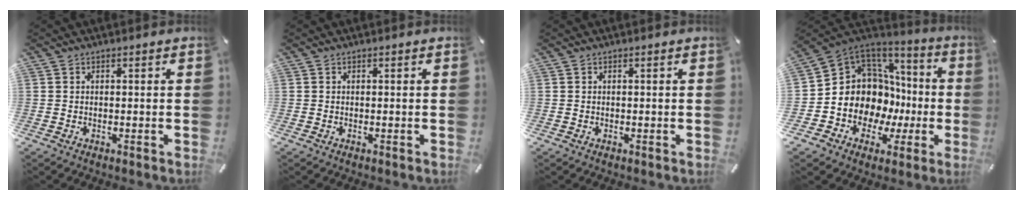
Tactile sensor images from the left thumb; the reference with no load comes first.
{"total": 0.0}
{"total": 0.0}
{"total": 13.3, "force": [-0.7, 12.4, 4.9], "torque": [-0.100, -0.040, 0.002]}